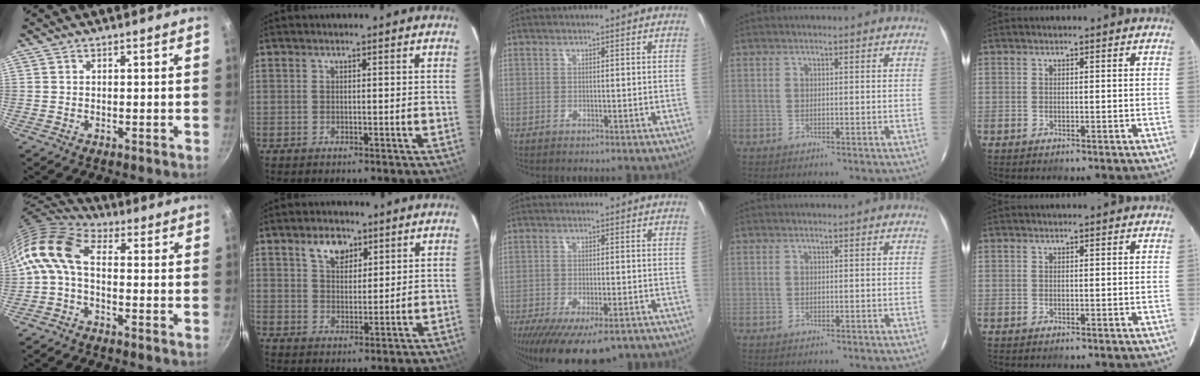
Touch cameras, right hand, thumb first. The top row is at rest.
{"thumb": {"total": 11.0, "force": [-0.4, 6.5, 8.9], "torque": [-0.190, 0.026, -0.026]}, "index": {"total": 5.8, "force": [3.4, 3.4, 3.2], "torque": [-0.047, 0.007, 0.062]}, "middle": {"total": 14.2, "force": [-9.6, 4.9, 9.1], "torque": [-0.183, -0.048, -0.144]}}